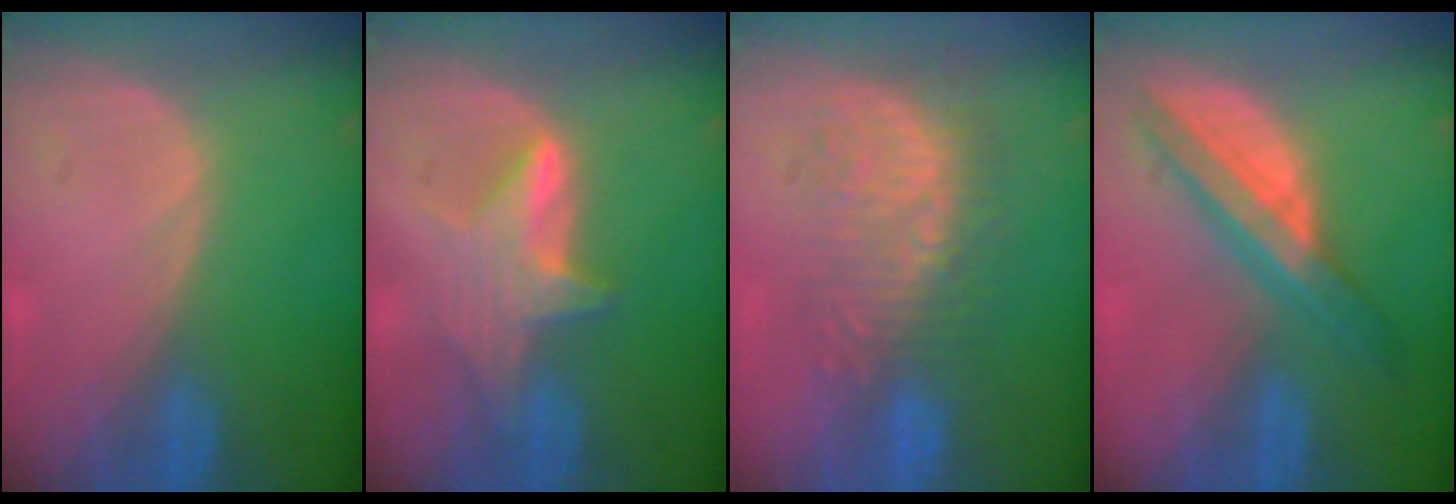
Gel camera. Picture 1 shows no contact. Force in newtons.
{"total": 5.9, "press": 5.8, "slide": 0.8}
{"total": 8.9, "press": 8.5, "slide": 2.5}
{"total": 6.9, "press": 6.9, "slide": 0.2}